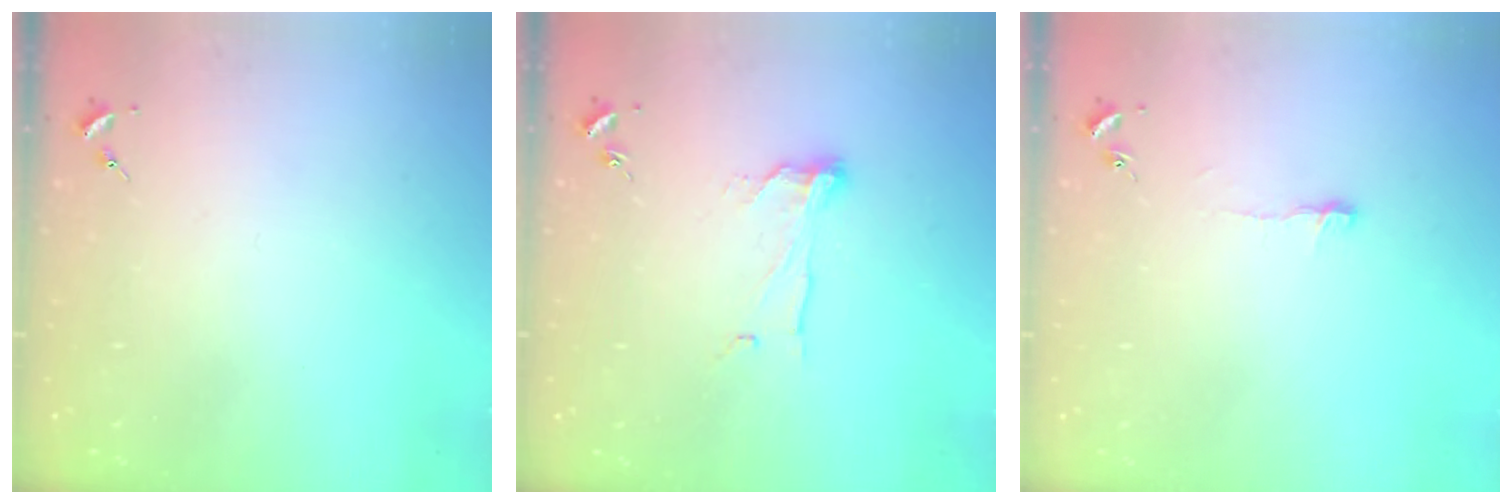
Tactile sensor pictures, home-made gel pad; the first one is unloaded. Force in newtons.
{"total": 8.3, "press": 8.3, "slide": 0.4}
{"total": 4.4, "press": 4.3, "slide": 0.4}